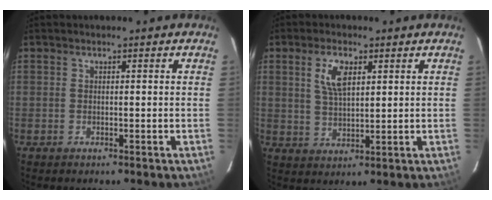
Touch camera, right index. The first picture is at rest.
{"total": 6.0, "force": [2.5, 2.8, 4.7], "torque": [-0.088, 0.006, 0.051]}